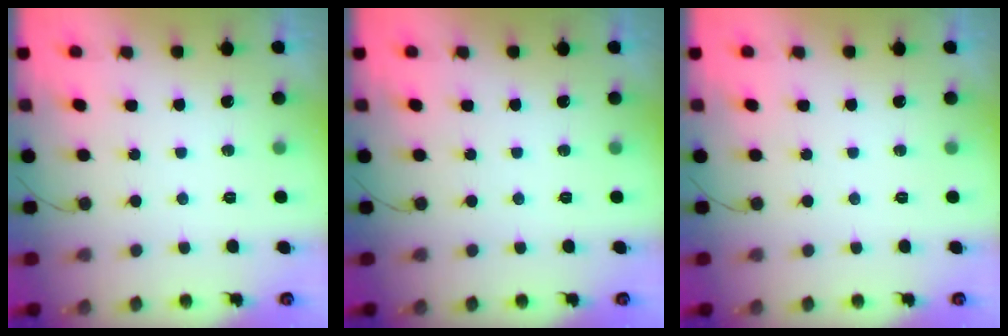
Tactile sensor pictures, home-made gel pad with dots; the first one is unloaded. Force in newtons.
{"total": 0.0}
{"total": 0.0}